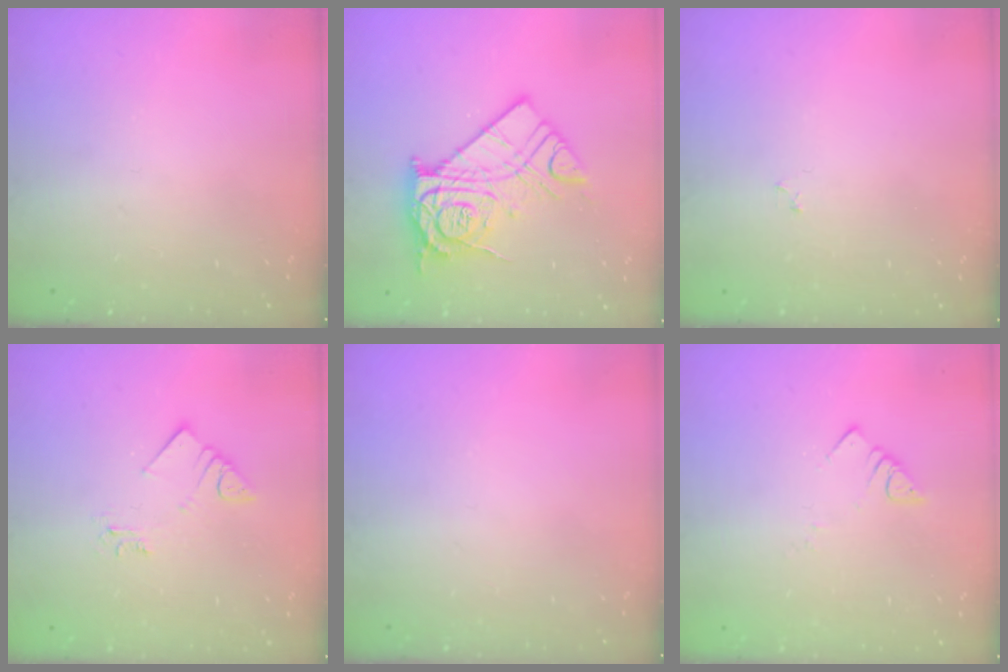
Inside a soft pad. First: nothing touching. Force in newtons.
{"total": 16.4, "press": 16.4, "slide": 1.2}
{"total": 2.2, "press": 2.1, "slide": 0.3}
{"total": 3.0, "press": 3.0, "slide": 0.0}
{"total": 0.0}
{"total": 3.4, "press": 3.4, "slide": 0.3}